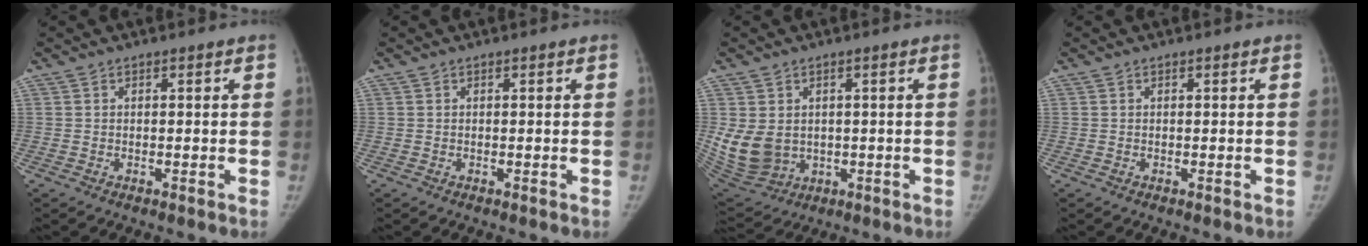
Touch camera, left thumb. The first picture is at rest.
{"total": 0.0}
{"total": 10.1, "force": [0.2, 8.2, 5.8], "torque": [-0.104, -0.012, 0.032]}
{"total": 0.0}